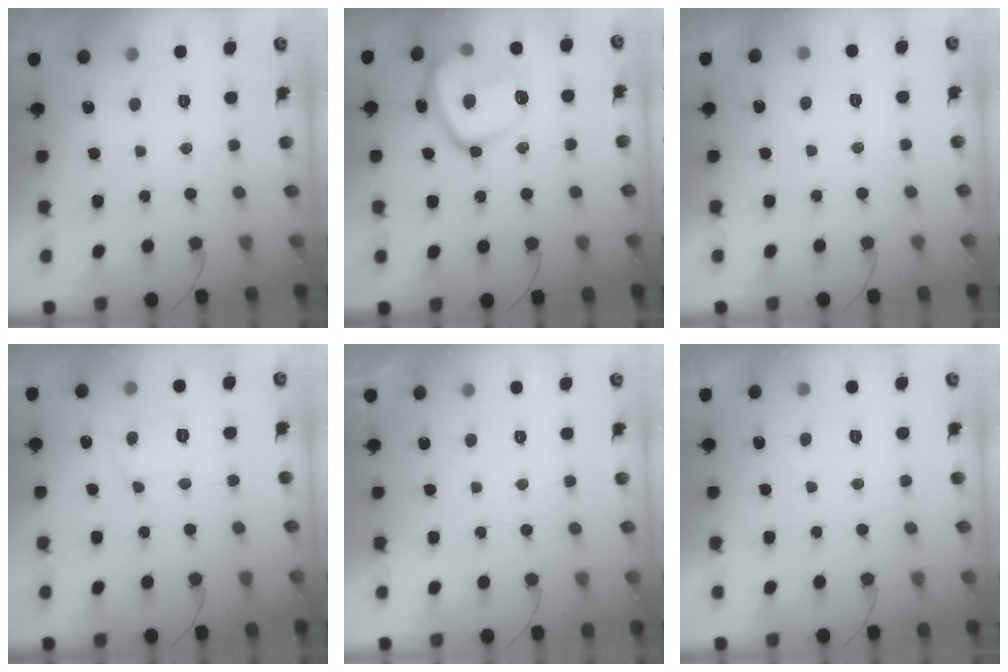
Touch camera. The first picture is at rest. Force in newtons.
{"total": 16.9, "press": 16.8, "slide": 1.7}
{"total": 0.9, "press": 0.7, "slide": 0.6}
{"total": 7.7, "press": 7.7, "slide": 0.6}
{"total": 2.0, "press": 2.0, "slide": 0.6}
{"total": 1.1, "press": 0.9, "slide": 0.6}